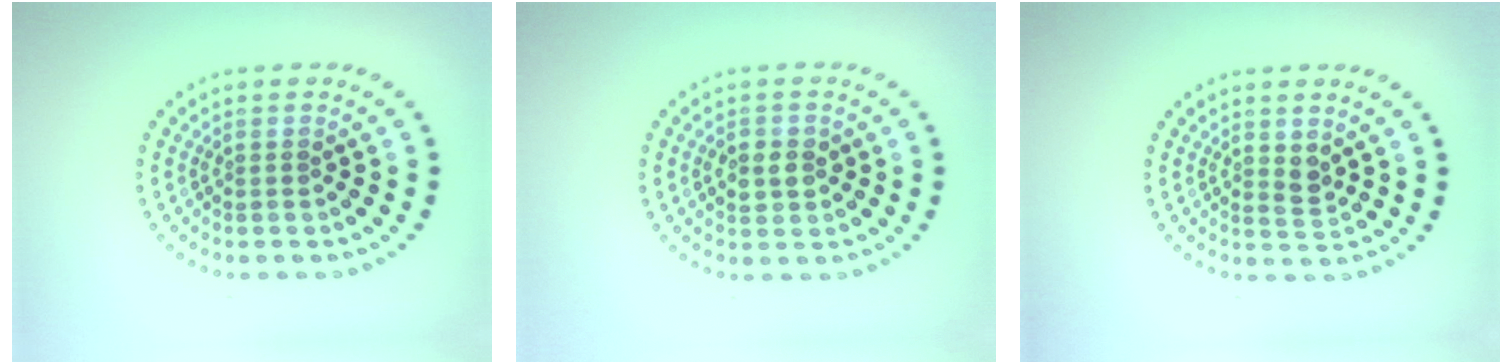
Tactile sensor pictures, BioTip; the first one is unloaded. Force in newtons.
{"total": 2.2, "press": 2.2, "slide": 0.3}
{"total": 1.2, "press": 1.0, "slide": 0.5}